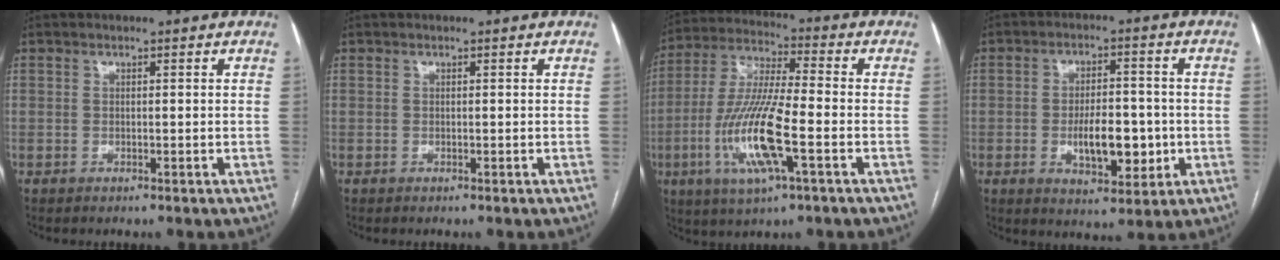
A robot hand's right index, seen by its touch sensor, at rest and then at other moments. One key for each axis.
{"total": 0.0}
{"total": 14.6, "fx": -4.4, "fy": 1.8, "fz": 13.8, "tx": -0.288, "ty": -0.012, "tz": -0.083}
{"total": 8.8, "fx": -1.7, "fy": 3.7, "fz": 7.8, "tx": -0.128, "ty": 0.003, "tz": -0.020}